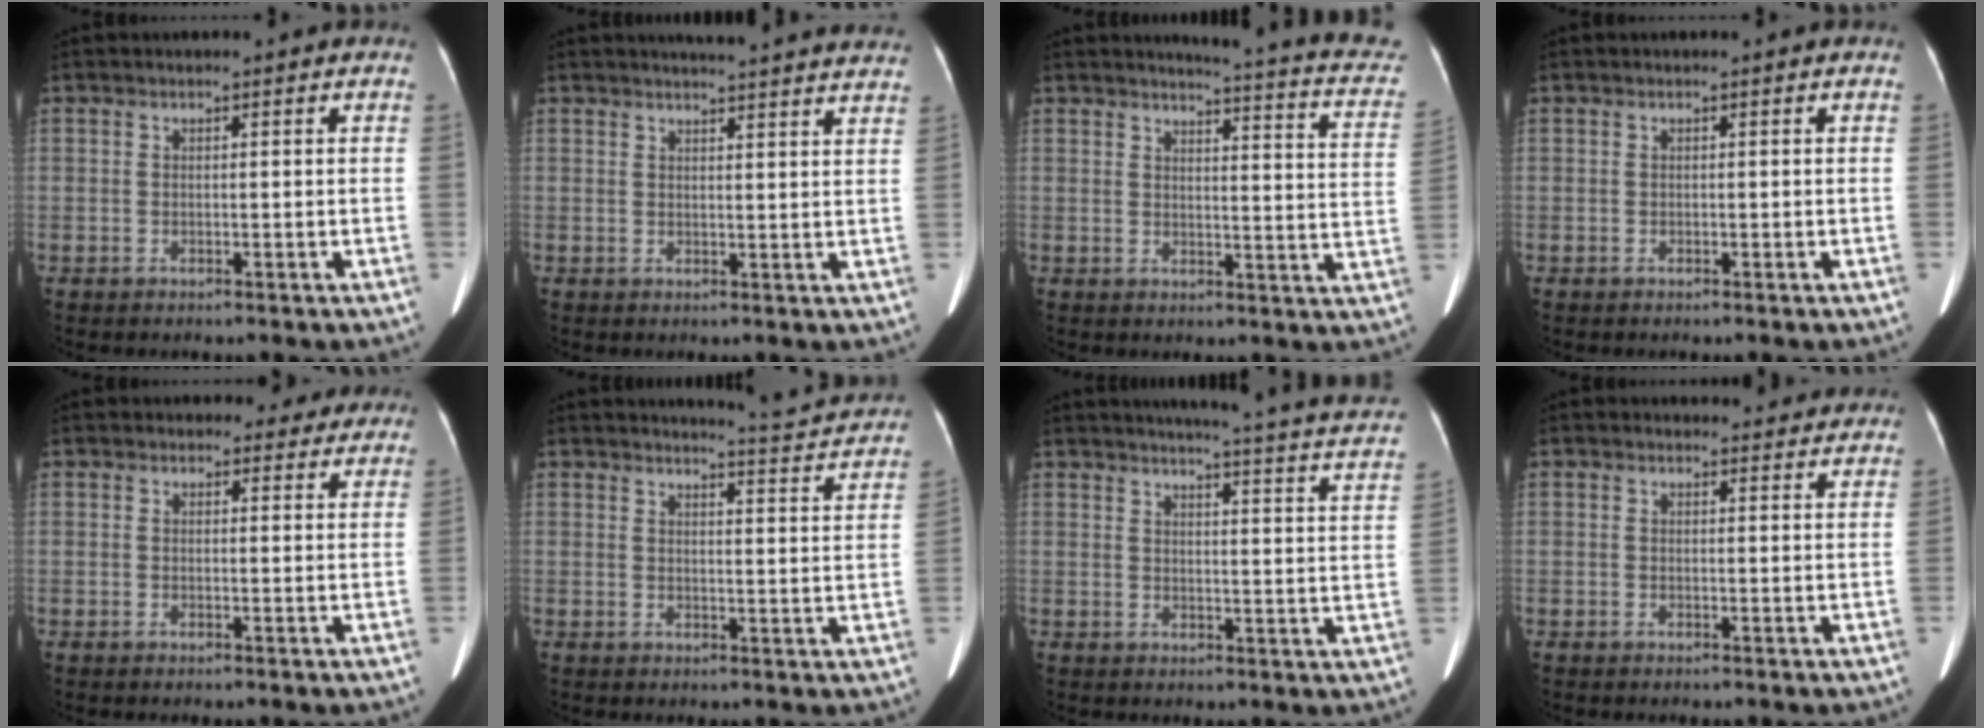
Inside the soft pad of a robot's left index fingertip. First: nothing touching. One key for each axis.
{"total": 15.4, "fx": 14.6, "fy": 0.7, "fz": 4.9, "tx": -0.059, "ty": -0.014, "tz": 0.165}
{"total": 15.0, "fx": 13.4, "fy": 1.7, "fz": 6.6, "tx": -0.062, "ty": -0.059, "tz": 0.119}
{"total": 0.0}
{"total": 3.3, "fx": 2.7, "fy": 1.8, "fz": 0.1, "tx": 0.009, "ty": -0.001, "tz": 0.022}
{"total": 7.0, "fx": 6.9, "fy": -0.6, "fz": 0.2, "tx": -0.021, "ty": -0.021, "tz": 0.079}
{"total": 22.5, "fx": 21.0, "fy": 0.5, "fz": 8.3, "tx": -0.103, "ty": -0.068, "tz": 0.228}
{"total": 3.6, "fx": 3.3, "fy": 1.3, "fz": 0.2, "tx": 0.003, "ty": 0.002, "tz": 0.030}